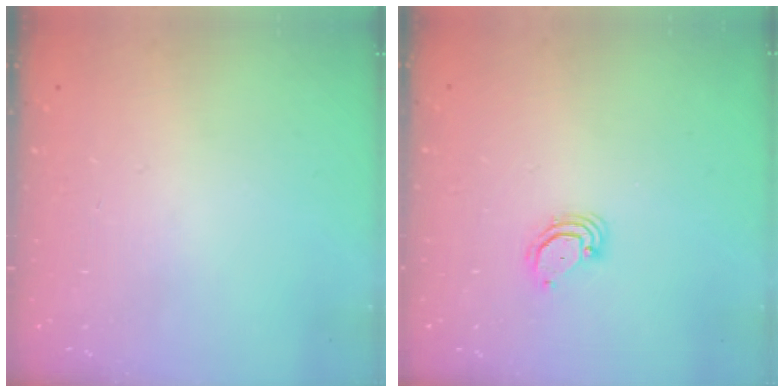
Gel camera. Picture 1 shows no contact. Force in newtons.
{"total": 3.1, "press": 3.1, "slide": 0.2}